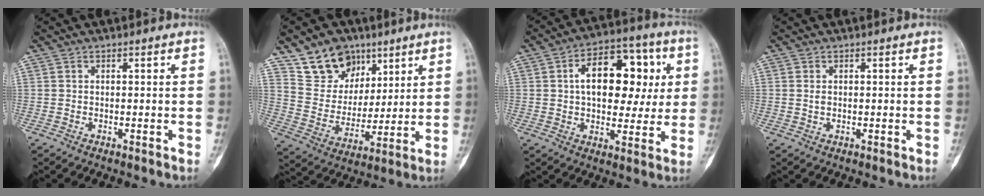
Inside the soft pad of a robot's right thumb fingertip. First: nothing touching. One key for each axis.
{"total": 13.5, "fx": 8.8, "fy": 9.5, "fz": 3.9, "tx": -0.025, "ty": -0.049, "tz": 0.172}
{"total": 17.8, "fx": 3.1, "fy": 10.8, "fz": 13.7, "tx": -0.157, "ty": 0.026, "tz": 0.044}
{"total": 1.2, "fx": -0.1, "fy": 0.9, "fz": 0.8, "tx": -0.010, "ty": 0.001, "tz": -0.002}